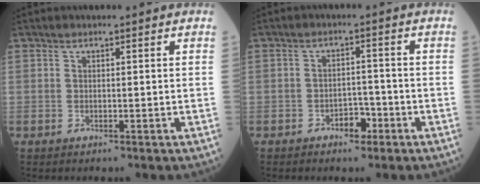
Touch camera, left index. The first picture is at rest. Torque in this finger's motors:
{"motor_torque": [-0.01, 0.02, 0.03, 0.01]}